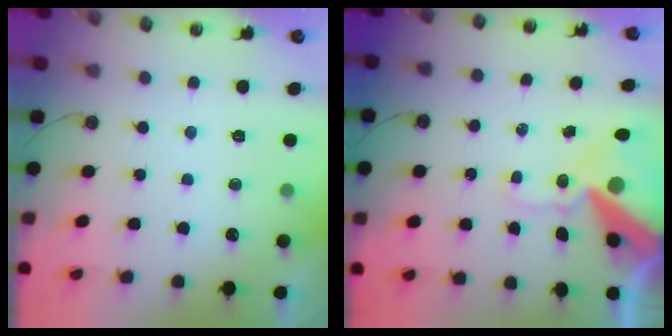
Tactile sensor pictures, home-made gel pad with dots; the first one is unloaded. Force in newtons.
{"total": 17.3, "press": 17.1, "slide": 2.6}